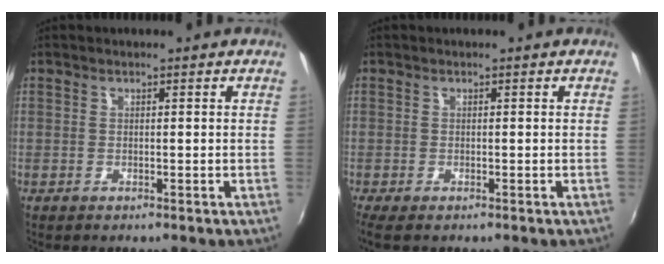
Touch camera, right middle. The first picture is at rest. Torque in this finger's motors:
{"motor_torque": [0.98, -1.16, 0.34, 0.11]}